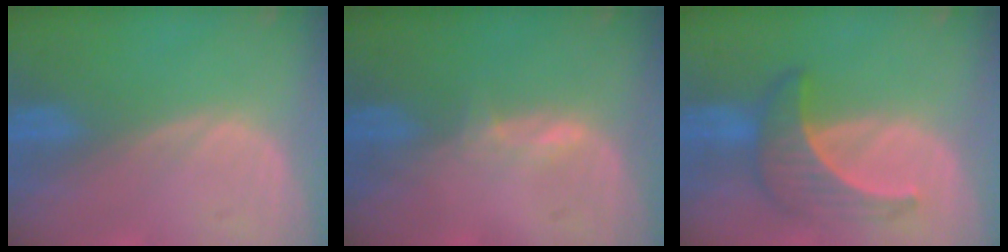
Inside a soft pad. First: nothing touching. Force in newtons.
{"total": 1.6, "press": 1.5, "slide": 0.6}
{"total": 6.3, "press": 6.0, "slide": 1.9}